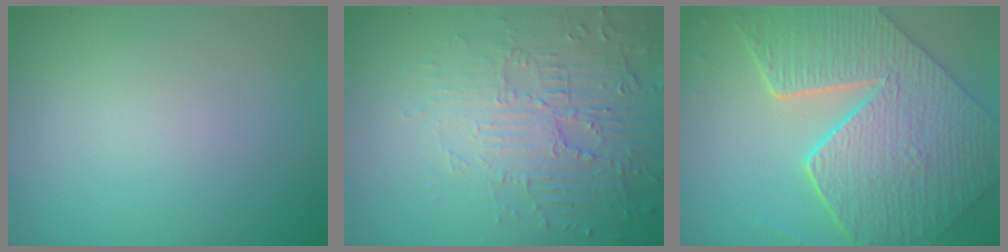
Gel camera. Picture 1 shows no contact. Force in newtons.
{"total": 4.5, "press": 3.3, "slide": 3.1}
{"total": 9.1, "press": 6.7, "slide": 6.2}